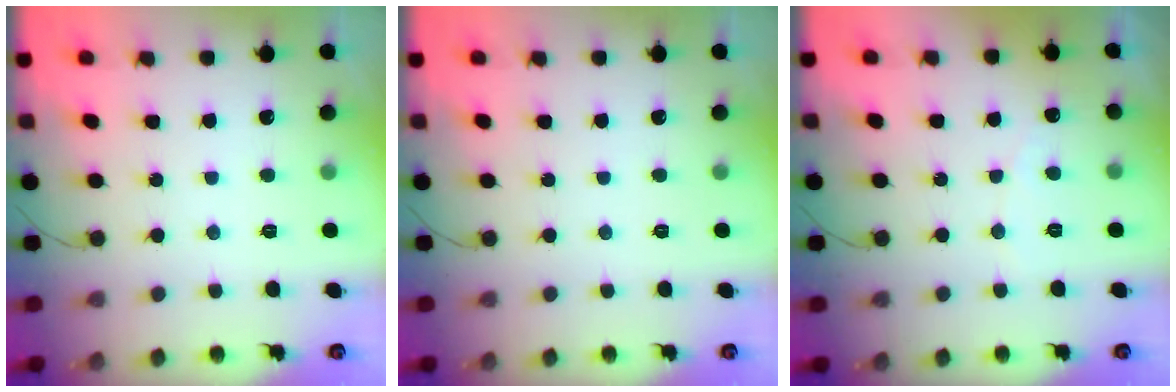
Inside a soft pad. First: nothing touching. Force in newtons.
{"total": 0.0}
{"total": 2.4, "press": 2.4, "slide": 0.1}